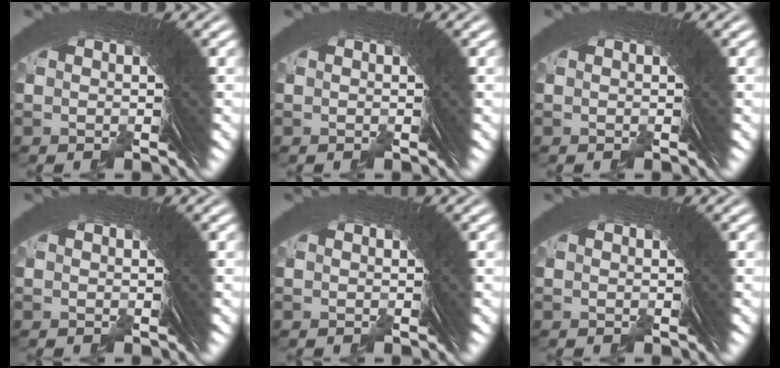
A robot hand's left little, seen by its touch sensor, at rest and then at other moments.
{"total": 0.0}
{"total": 0.0}
{"total": 0.0}
{"total": 0.0}
{"total": 0.0}